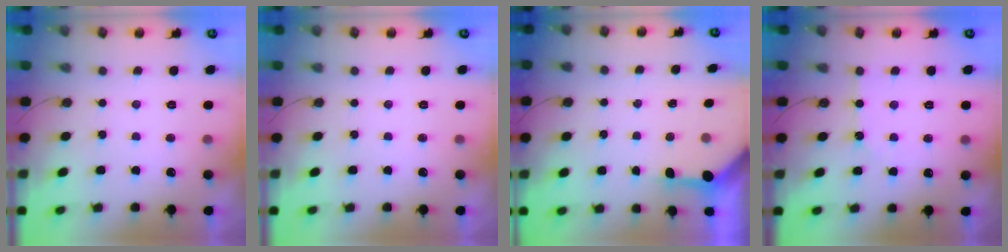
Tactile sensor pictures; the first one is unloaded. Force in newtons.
{"total": 0.0}
{"total": 3.5, "press": 3.5, "slide": 0.4}
{"total": 2.1, "press": 2.1, "slide": 0.4}